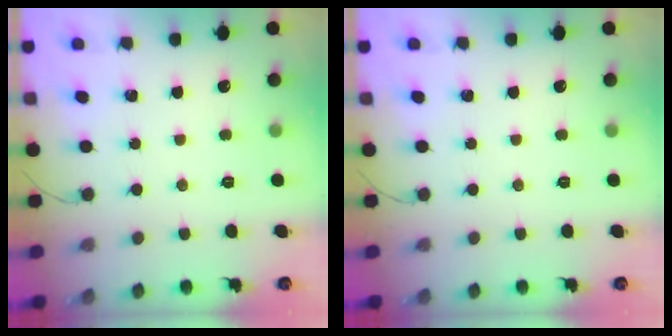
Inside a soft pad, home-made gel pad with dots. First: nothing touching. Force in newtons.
{"total": 0.0}